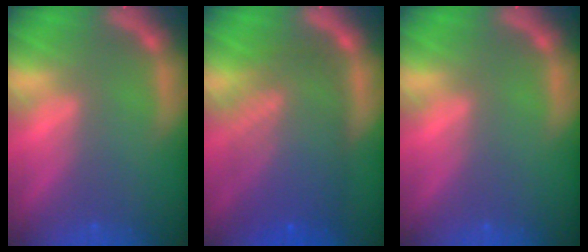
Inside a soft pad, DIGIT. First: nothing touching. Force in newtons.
{"total": 9.6}
{"total": 0.0}